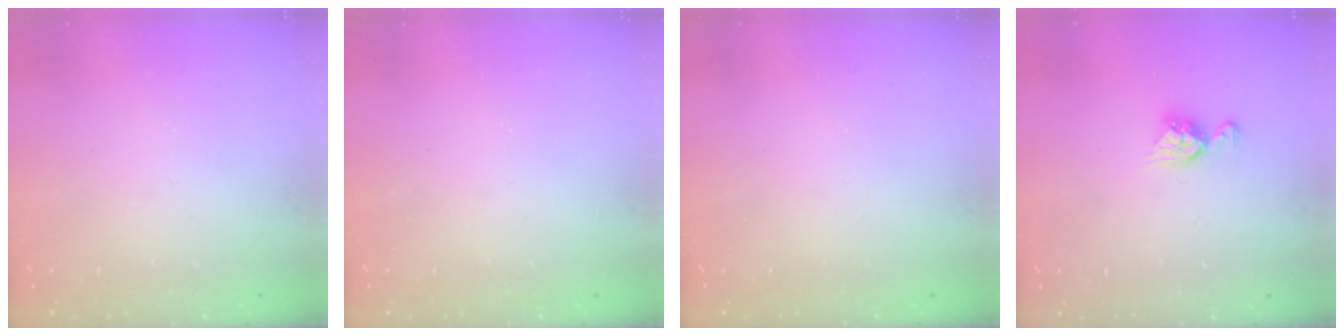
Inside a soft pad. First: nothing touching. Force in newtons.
{"total": 0.0}
{"total": 0.0}
{"total": 7.4, "press": 7.3, "slide": 0.5}